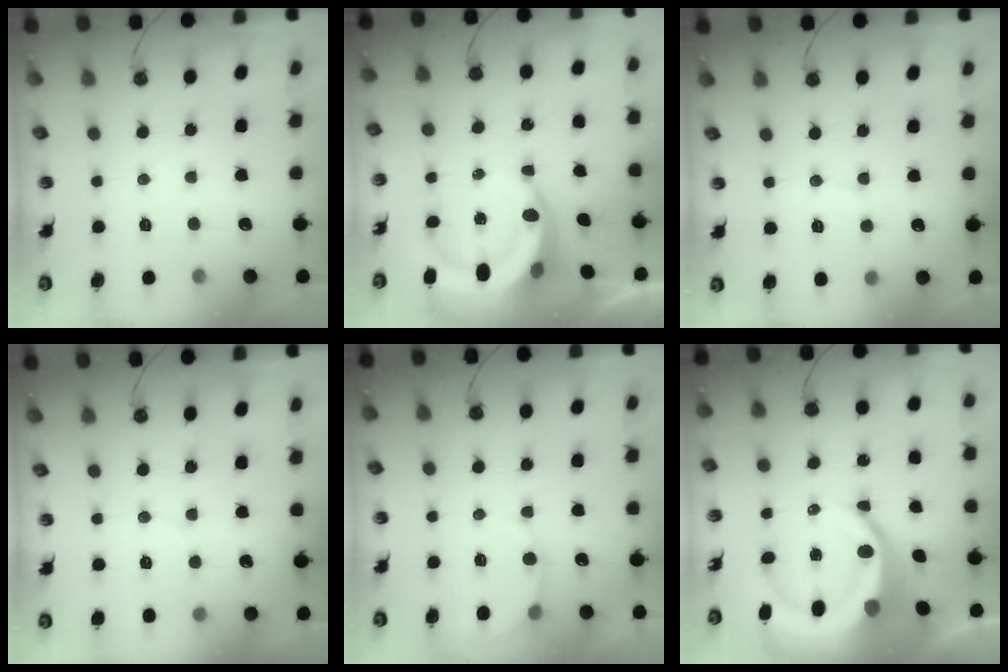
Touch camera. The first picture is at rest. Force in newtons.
{"total": 8.9, "press": 8.8, "slide": 1.4}
{"total": 3.0, "press": 3.0, "slide": 0.4}
{"total": 2.3, "press": 2.3, "slide": 0.2}
{"total": 5.3, "press": 5.3, "slide": 0.4}
{"total": 14.3, "press": 14.2, "slide": 1.8}